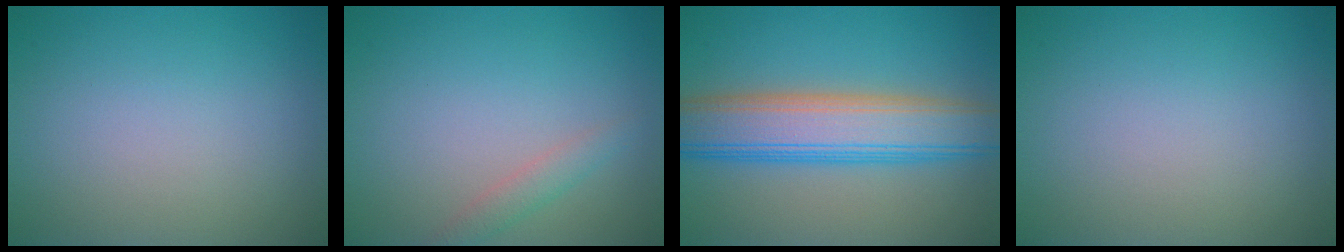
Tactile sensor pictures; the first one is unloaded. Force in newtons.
{"total": 1.5, "press": 1.5, "slide": 0.1}
{"total": 8.4, "press": 8.4, "slide": 0.0}
{"total": 0.0}